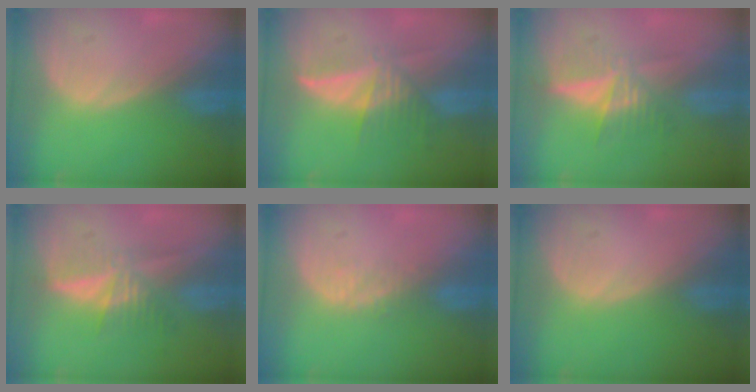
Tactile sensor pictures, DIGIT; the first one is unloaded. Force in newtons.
{"total": 6.0, "press": 5.7, "slide": 1.9}
{"total": 6.3, "press": 5.4, "slide": 3.2}
{"total": 5.3, "press": 5.2, "slide": 1.1}
{"total": 2.5, "press": 1.9, "slide": 1.7}
{"total": 0.0}